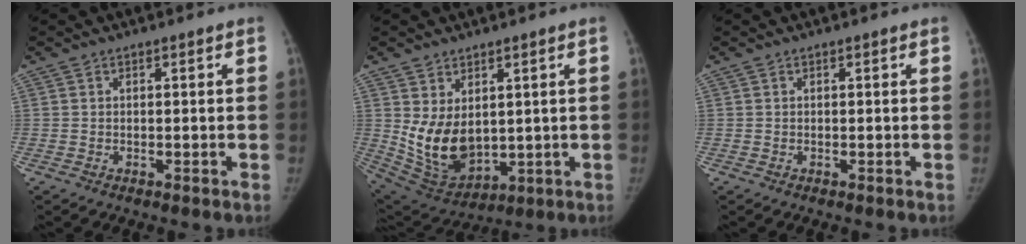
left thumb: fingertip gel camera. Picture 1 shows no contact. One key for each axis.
{"total": 11.4, "fx": 1.6, "fy": 7.6, "fz": 8.3, "tx": -0.130, "ty": -0.020, "tz": 0.061}
{"total": 0.0}